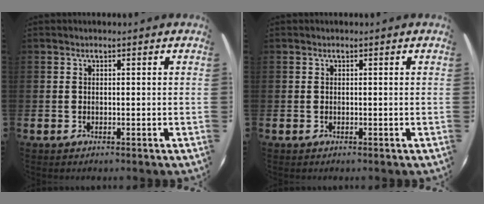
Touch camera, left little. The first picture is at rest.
{"total": 0.0}